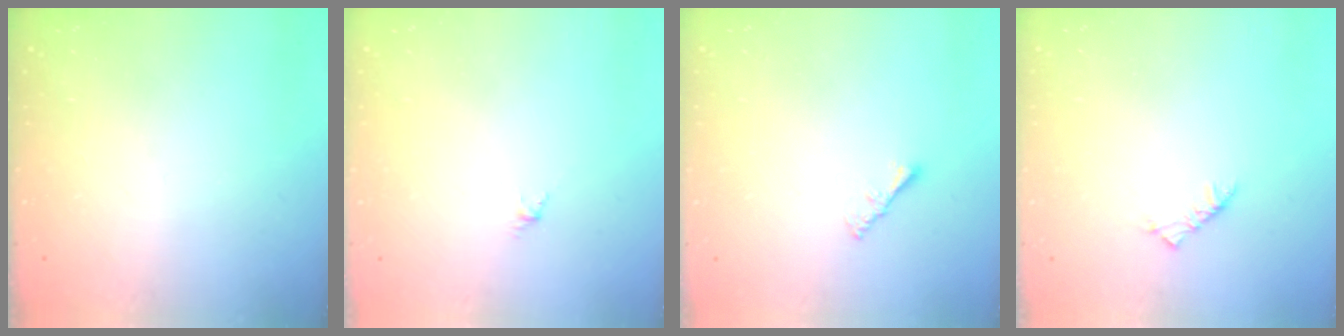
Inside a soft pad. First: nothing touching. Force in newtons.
{"total": 1.1, "press": 1.0, "slide": 0.5}
{"total": 1.6, "press": 1.5, "slide": 0.5}
{"total": 2.5, "press": 2.4, "slide": 0.7}